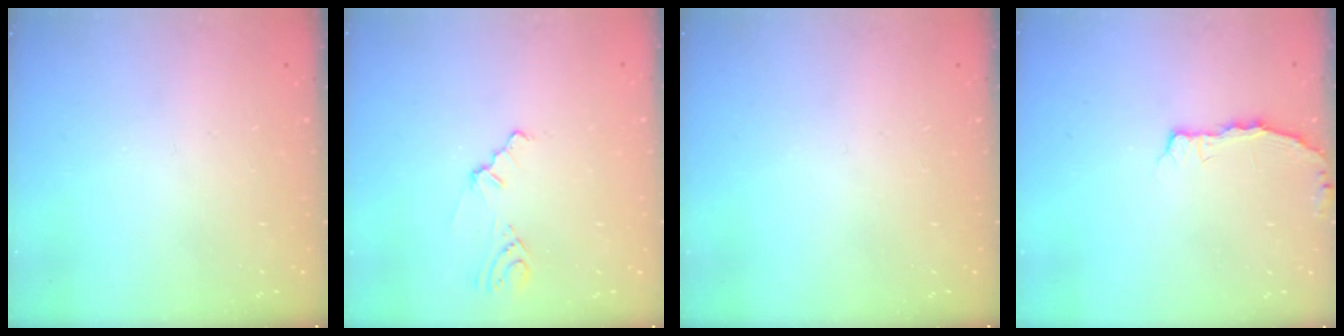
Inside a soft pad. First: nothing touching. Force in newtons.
{"total": 2.0, "press": 1.9, "slide": 0.7}
{"total": 0.0}
{"total": 2.9, "press": 2.9, "slide": 0.5}